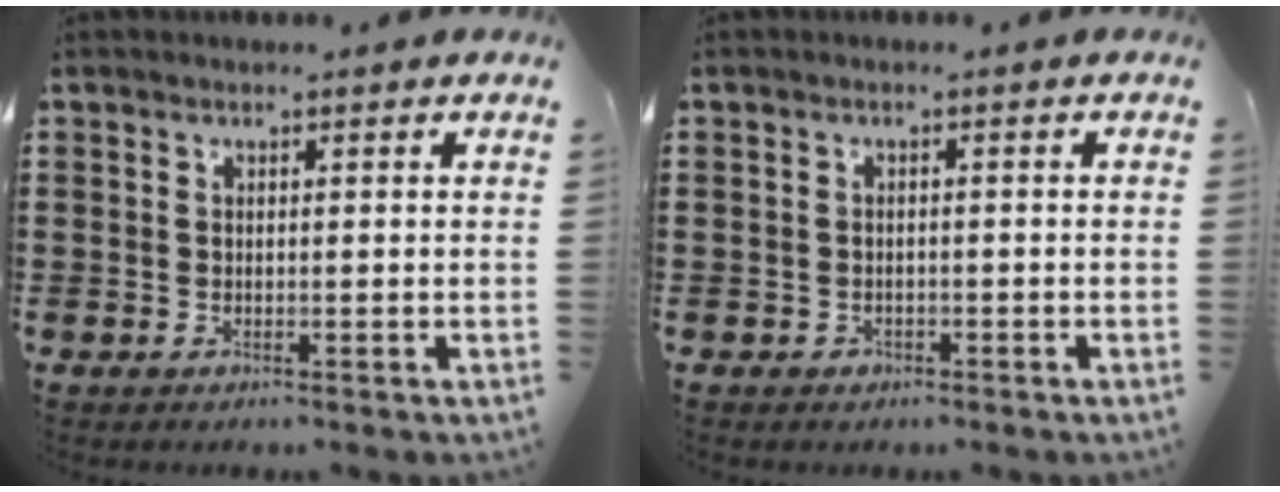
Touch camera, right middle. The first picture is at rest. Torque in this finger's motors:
{"motor_torque": [0.15, -0.05, 0.00, 0.00]}